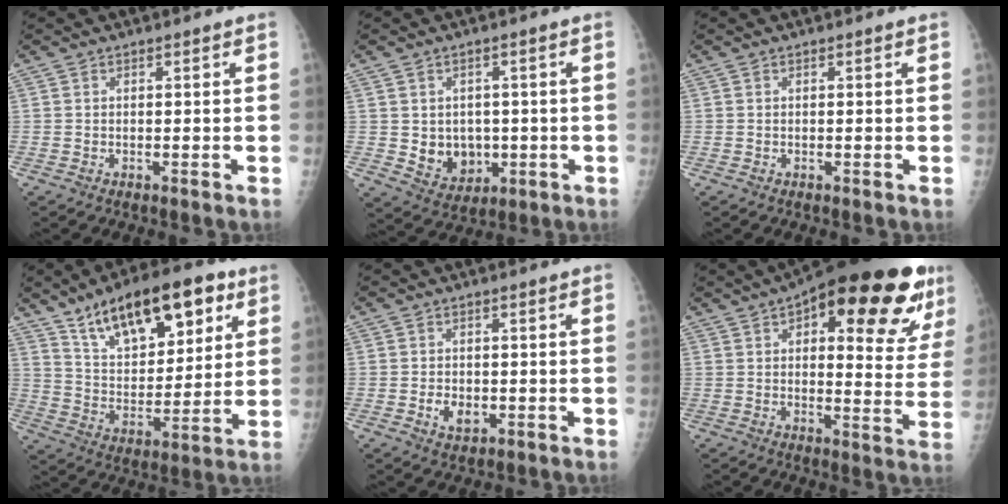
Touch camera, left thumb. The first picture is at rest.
{"total": 7.6, "force": [-0.7, 6.2, 4.2], "torque": [-0.030, -0.004, 0.008]}
{"total": 0.0}
{"total": 21.9, "force": [12.2, 10.0, 15.1], "torque": [-0.198, -0.033, 0.207]}
{"total": 3.8, "force": [-0.9, 2.7, 2.5], "torque": [-0.034, 0.001, -0.009]}
{"total": 26.2, "force": [13.2, 9.7, 20.4], "torque": [-0.240, -0.011, 0.176]}